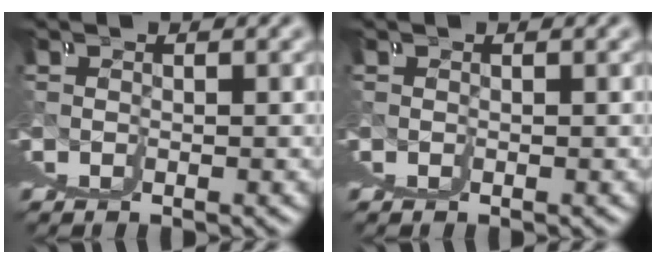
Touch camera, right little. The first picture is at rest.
{"total": 0.0}